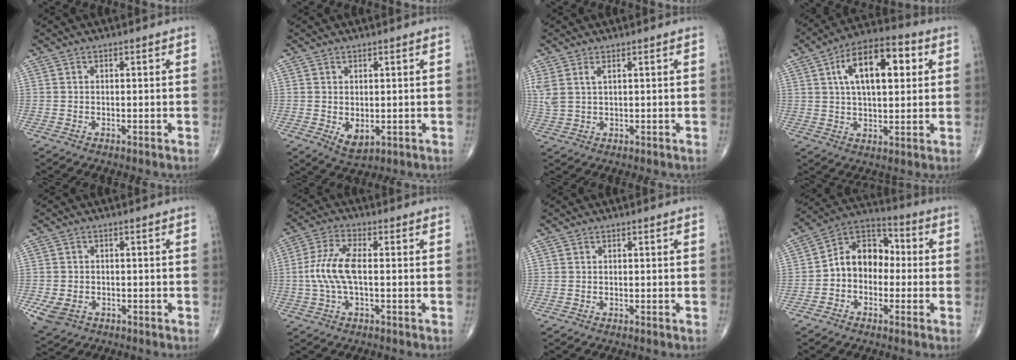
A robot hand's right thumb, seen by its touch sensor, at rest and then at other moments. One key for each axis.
{"total": 3.8, "fx": -0.4, "fy": 2.4, "fz": 3.0, "tx": -0.041, "ty": -0.008, "tz": 0.006}
{"total": 3.9, "fx": 1.7, "fy": 1.6, "fz": 3.1, "tx": -0.089, "ty": 0.005, "tz": 0.044}
{"total": 15.2, "fx": 4.3, "fy": 7.2, "fz": 12.7, "tx": -0.189, "ty": 0.012, "tz": 0.063}
{"total": 5.3, "fx": -2.0, "fy": 4.0, "fz": 2.8, "tx": -0.058, "ty": 0.003, "tz": -0.025}
{"total": 8.1, "fx": -0.4, "fy": 3.0, "fz": 7.5, "tx": -0.183, "ty": 0.017, "tz": -0.011}
{"total": 0.0}
{"total": 10.7, "fx": -1.1, "fy": 8.0, "fz": 7.0, "tx": -0.083, "ty": 0.042, "tz": -0.037}